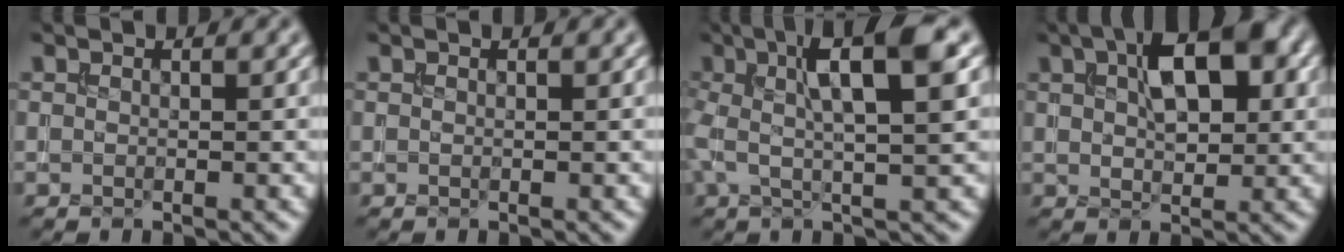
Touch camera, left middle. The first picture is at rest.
{"total": 0.0}
{"total": 7.5, "force": [1.7, 1.5, 7.1], "torque": [-0.123, 0.010, 0.026]}
{"total": 6.8, "force": [2.1, 3.5, 5.5], "torque": [-0.087, 0.011, 0.033]}